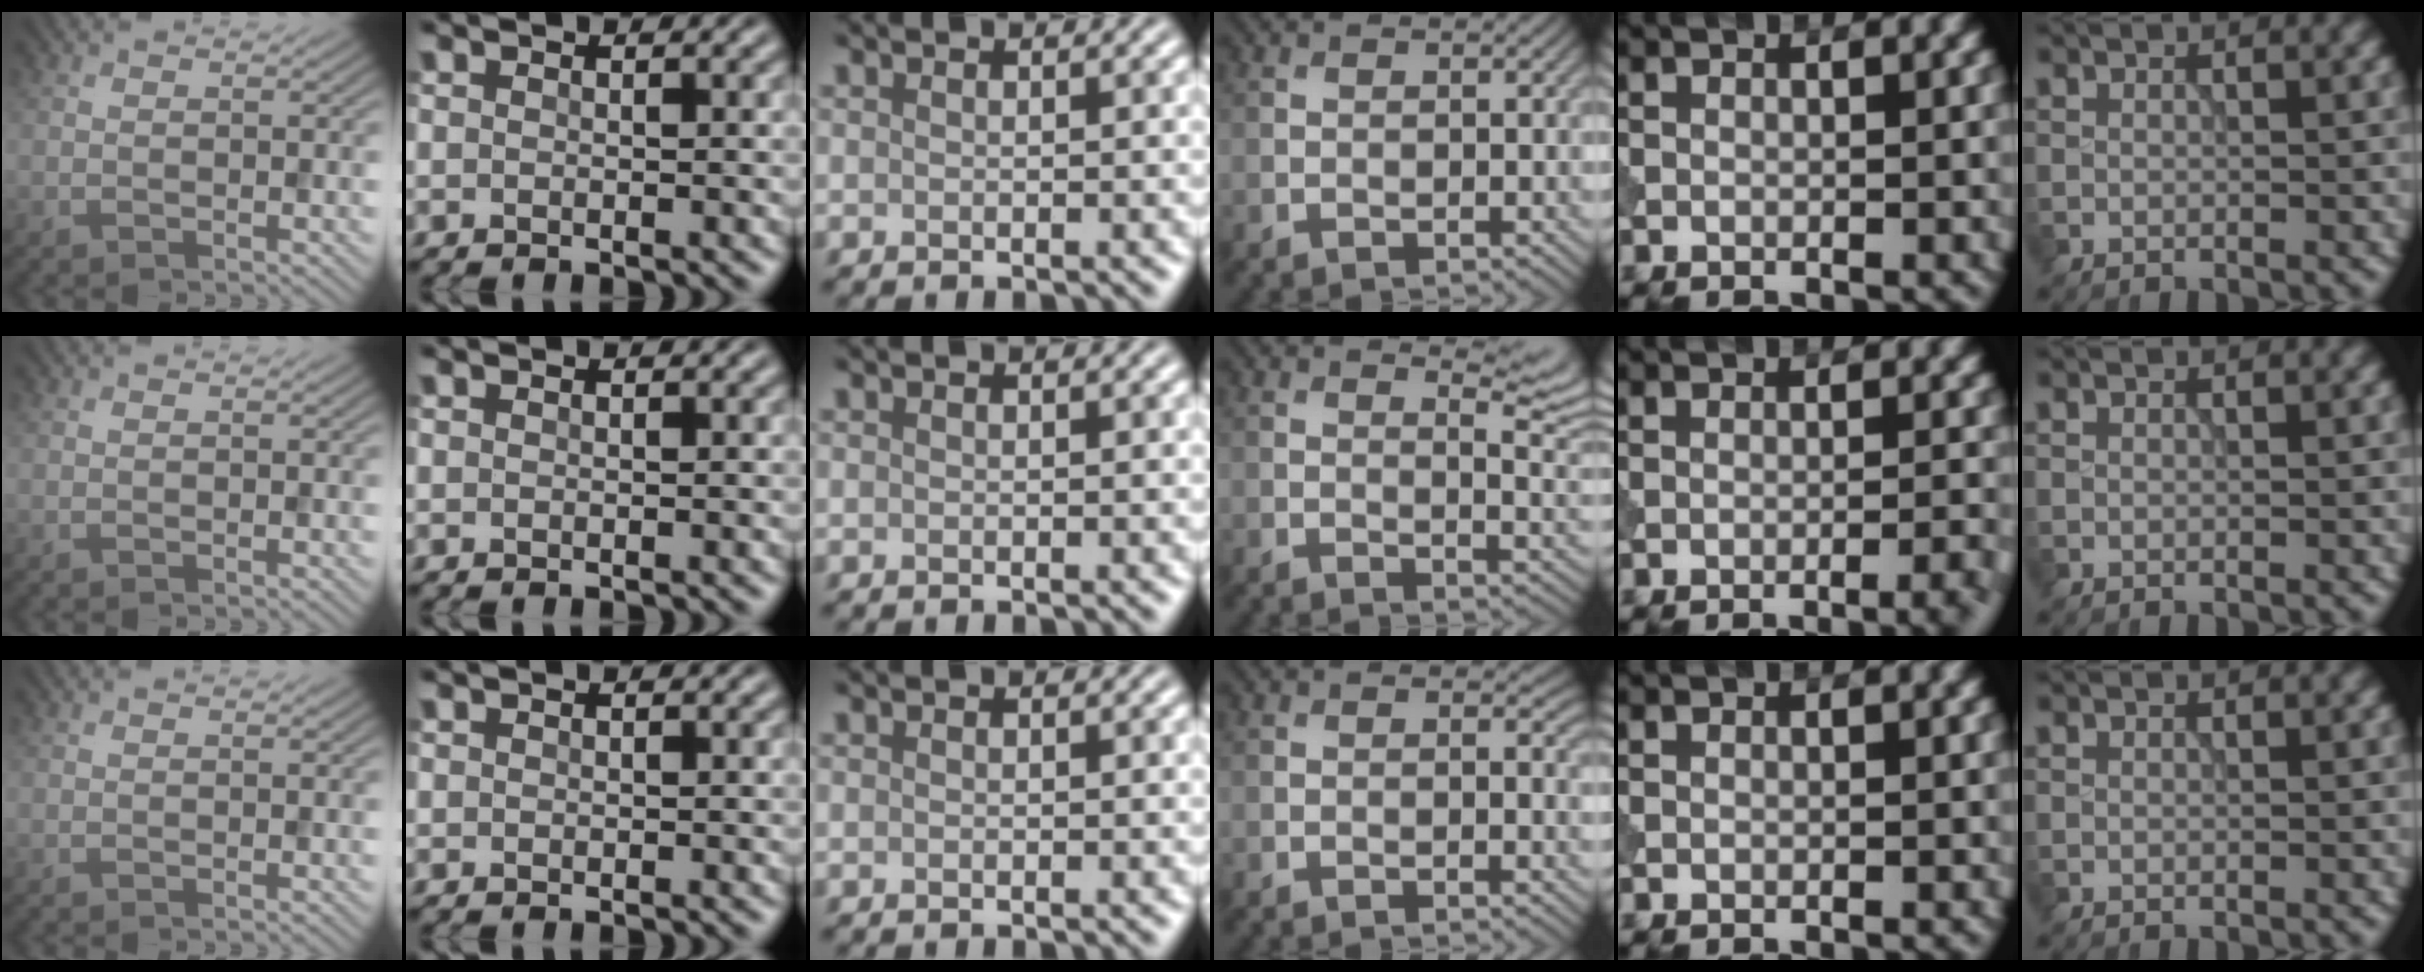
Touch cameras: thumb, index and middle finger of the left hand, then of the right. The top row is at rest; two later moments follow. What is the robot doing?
{"motion": "dispense", "object": "syringe"}